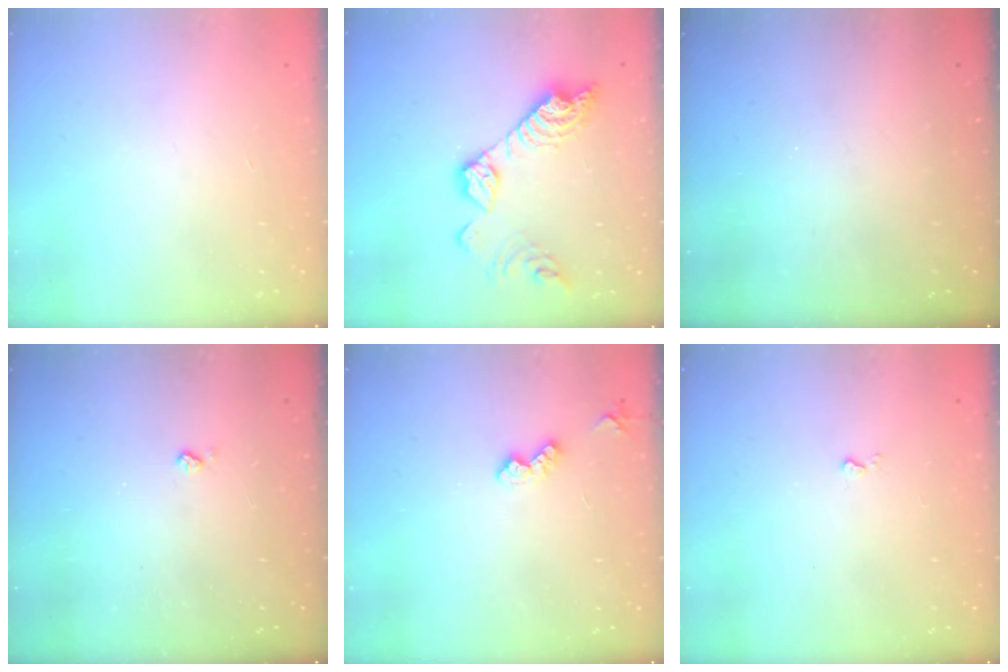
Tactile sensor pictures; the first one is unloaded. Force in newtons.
{"total": 15.8, "press": 15.7, "slide": 0.8}
{"total": 0.0}
{"total": 2.5, "press": 2.5, "slide": 0.5}
{"total": 4.3, "press": 4.3, "slide": 0.7}
{"total": 3.3, "press": 3.2, "slide": 0.5}